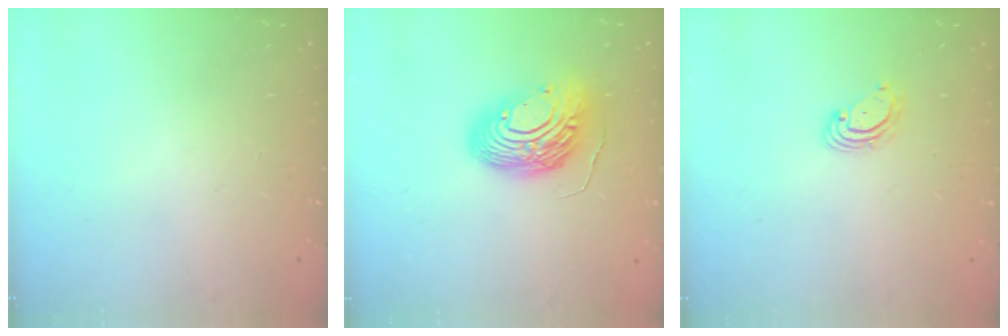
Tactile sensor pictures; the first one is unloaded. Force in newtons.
{"total": 15.7, "press": 15.7, "slide": 1.3}
{"total": 2.8, "press": 2.8, "slide": 0.2}